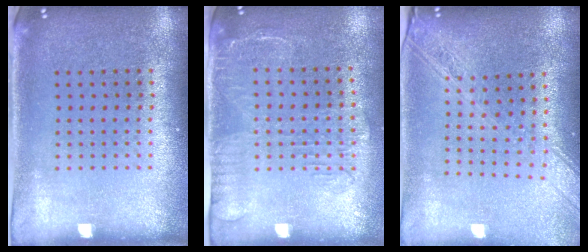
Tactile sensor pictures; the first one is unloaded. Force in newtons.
{"total": 1.7, "press": 1.3, "slide": 1.0}
{"total": 2.2, "press": 1.9, "slide": 1.2}